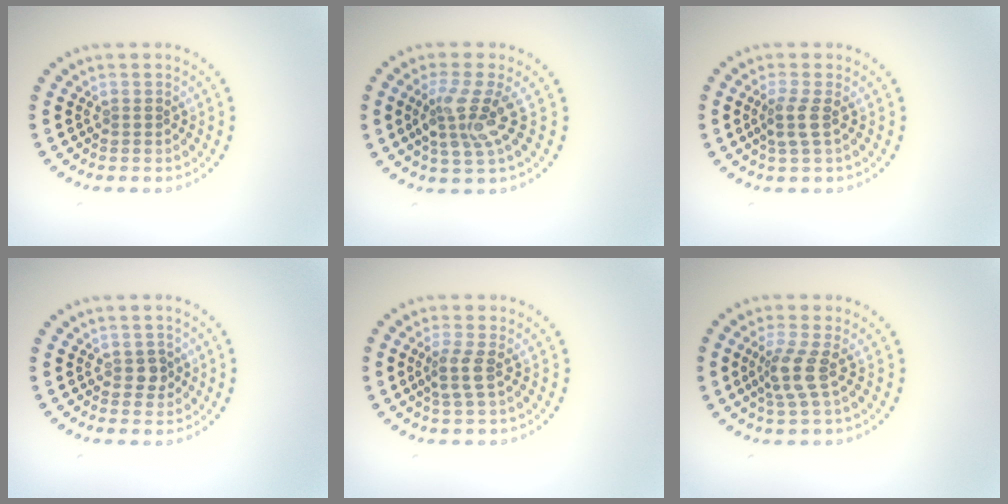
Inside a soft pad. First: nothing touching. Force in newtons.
{"total": 3.5, "press": 3.0, "slide": 1.9}
{"total": 2.0, "press": 1.7, "slide": 1.1}
{"total": 1.3, "press": 1.2, "slide": 0.3}
{"total": 1.9, "press": 1.5, "slide": 1.2}
{"total": 2.8, "press": 2.2, "slide": 1.8}